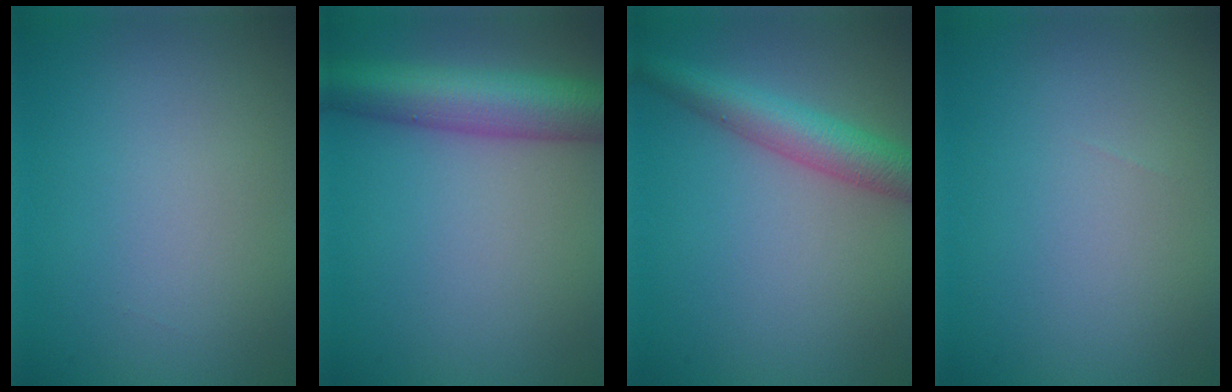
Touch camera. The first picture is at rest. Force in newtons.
{"total": 7.5, "press": 7.5, "slide": 0.1}
{"total": 4.5, "press": 4.5, "slide": 0.1}
{"total": 0.0}